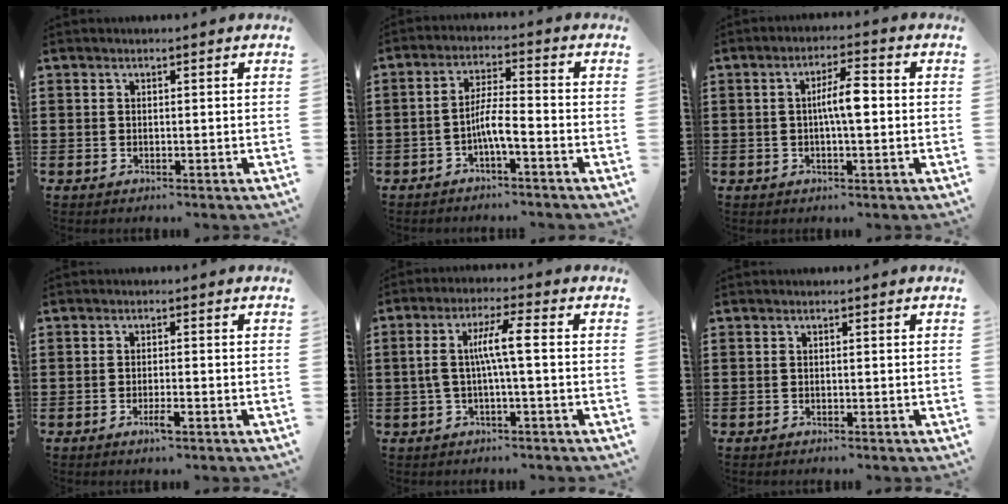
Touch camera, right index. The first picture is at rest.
{"total": 4.5, "force": [-2.2, 0.7, 3.9], "torque": [-0.084, 0.002, -0.046]}
{"total": 5.1, "force": [0.0, 1.2, 5.0], "torque": [-0.090, 0.008, -0.003]}
{"total": 2.3, "force": [-1.3, 0.2, 1.9], "torque": [-0.039, -0.005, -0.025]}
{"total": 6.3, "force": [-0.2, 0.7, 6.3], "torque": [-0.126, 0.000, -0.012]}
{"total": 0.0}